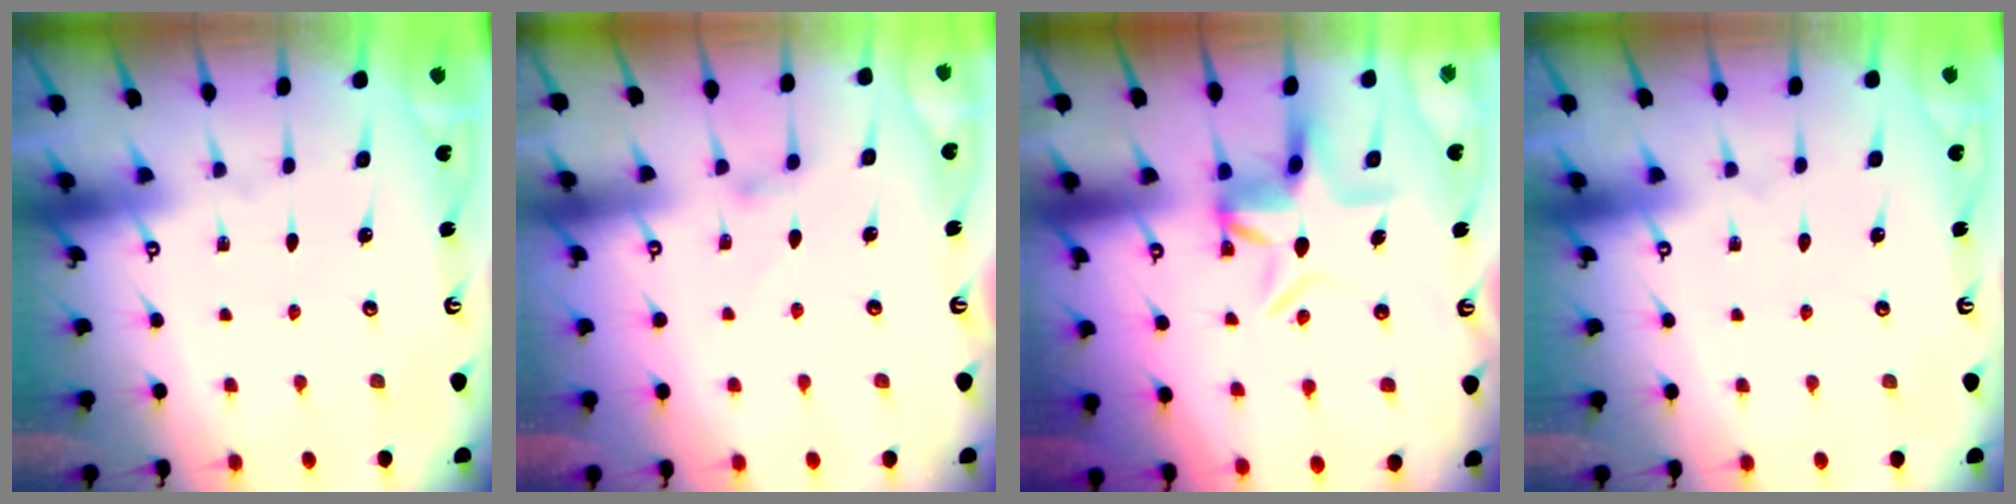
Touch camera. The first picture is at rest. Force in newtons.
{"total": 1.3, "press": 1.3, "slide": 0.3}
{"total": 6.6, "press": 6.6, "slide": 0.6}
{"total": 1.6, "press": 1.6, "slide": 0.1}